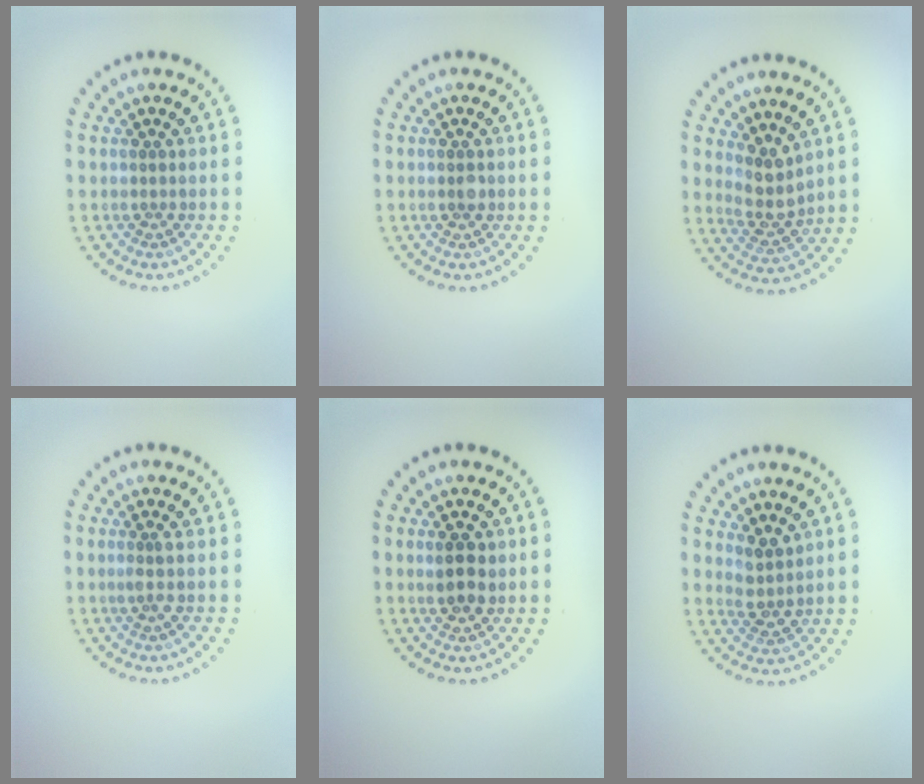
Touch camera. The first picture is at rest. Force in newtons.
{"total": 0.8, "press": 0.8, "slide": 0.1}
{"total": 2.9, "press": 2.3, "slide": 1.8}
{"total": 1.0, "press": 0.6, "slide": 0.8}
{"total": 2.6, "press": 2.5, "slide": 0.6}
{"total": 2.4, "press": 2.0, "slide": 1.4}